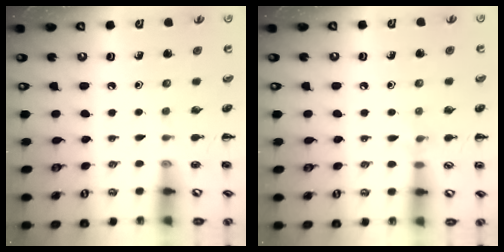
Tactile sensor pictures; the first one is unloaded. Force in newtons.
{"total": 5.3, "press": 5.0, "slide": 1.9}